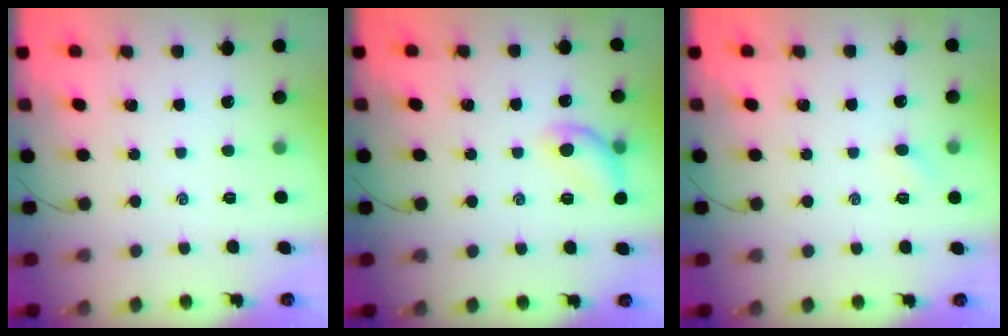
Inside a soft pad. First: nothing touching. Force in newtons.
{"total": 10.1, "press": 10.1, "slide": 0.4}
{"total": 2.4, "press": 2.3, "slide": 0.7}